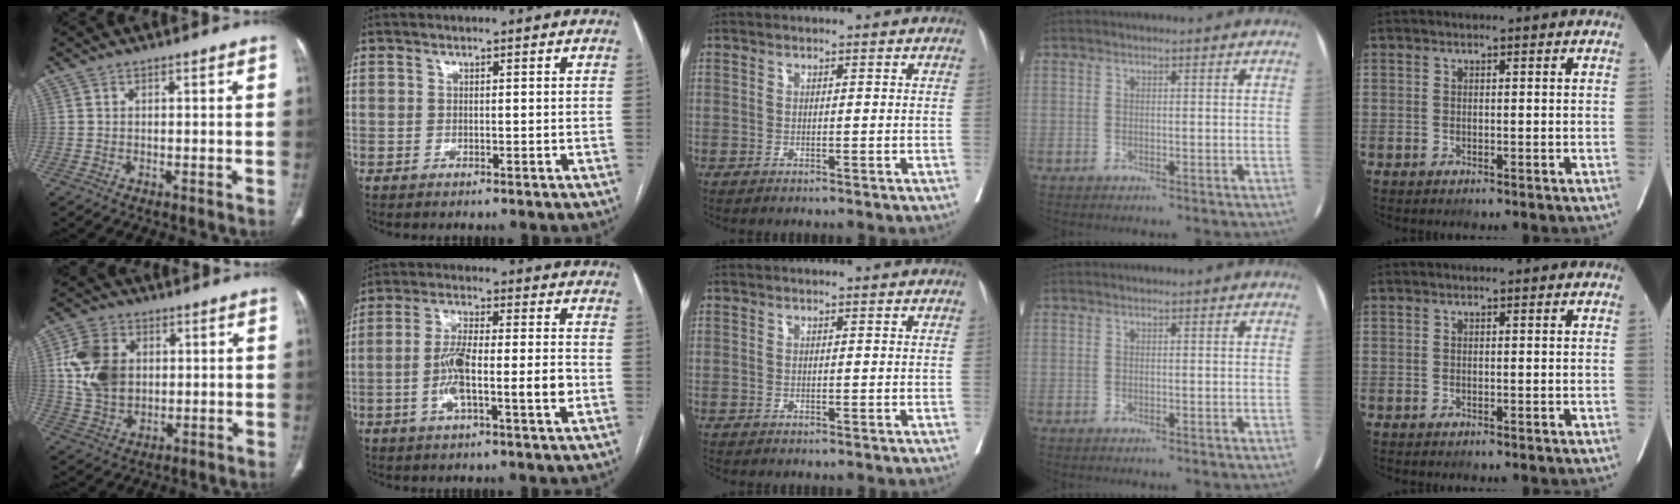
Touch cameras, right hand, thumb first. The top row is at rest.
{"thumb": {"total": 13.1, "force": [2.1, 9.4, 8.9], "torque": [-0.161, 0.000, 0.043]}, "index": {"total": 9.8, "force": [-2.3, 1.5, 9.4], "torque": [-0.177, 0.013, -0.040]}, "middle": {"total": 0.7, "force": [-0.7, -0.2, 0.2], "torque": [0.001, -0.001, -0.013]}}